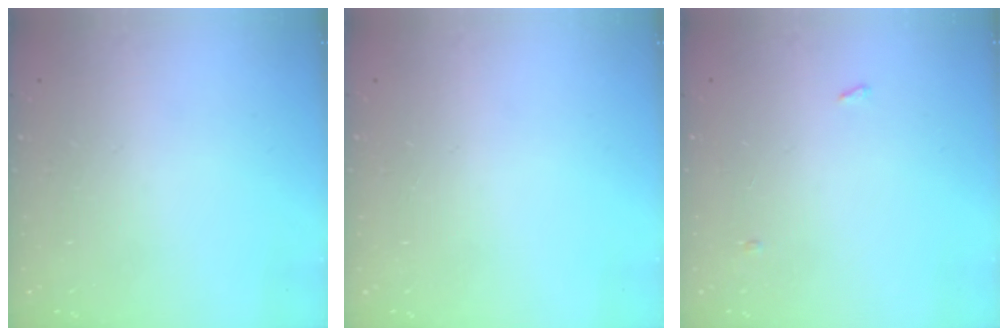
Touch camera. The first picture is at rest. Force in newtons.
{"total": 0.0}
{"total": 6.9, "press": 2.8, "slide": 6.3}